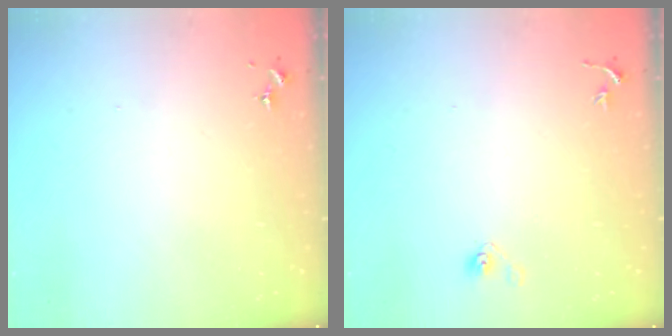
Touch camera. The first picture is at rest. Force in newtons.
{"total": 4.0, "press": 3.3, "slide": 2.2}